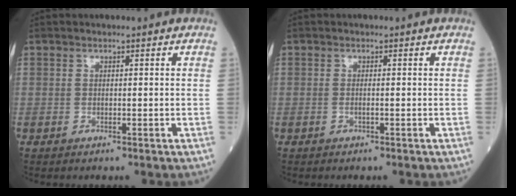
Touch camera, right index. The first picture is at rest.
{"total": 0.7, "force": [-0.1, 0.1, 0.7], "torque": [-0.016, -0.001, -0.002]}